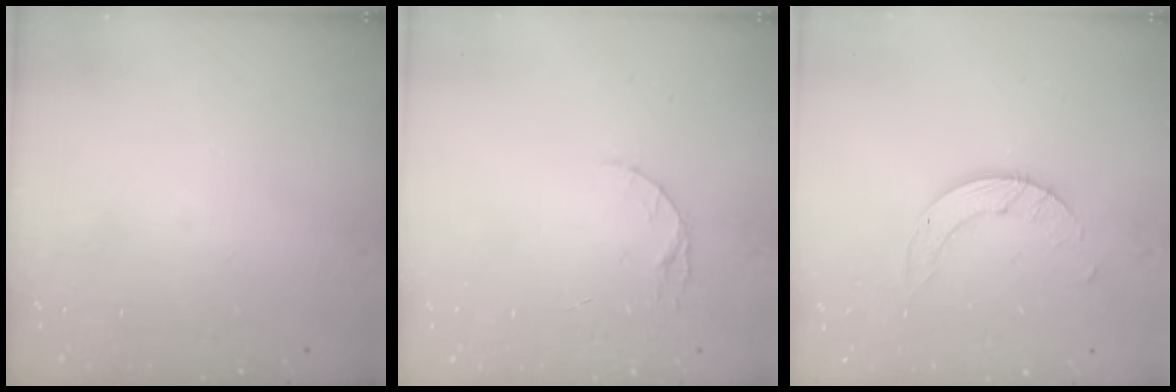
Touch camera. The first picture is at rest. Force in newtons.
{"total": 4.1, "press": 4.1, "slide": 0.5}
{"total": 6.5, "press": 6.5, "slide": 0.5}